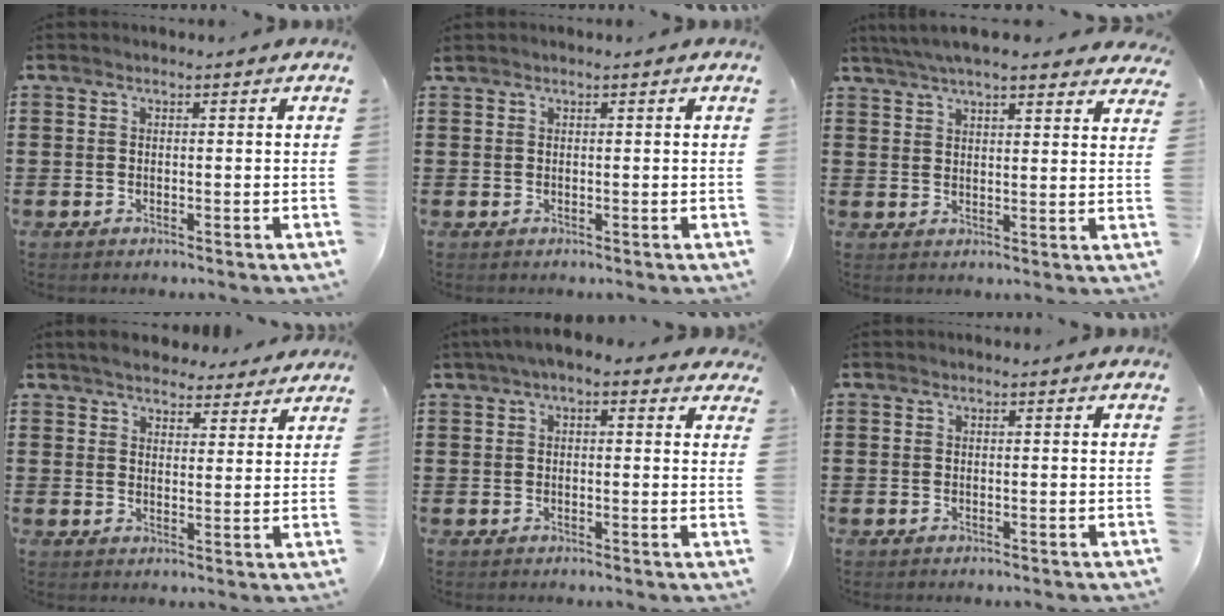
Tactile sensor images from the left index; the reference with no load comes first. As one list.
[{"total": 0.0}, {"total": 5.8, "force": [5.2, 0.5, 2.6], "torque": [-0.064, -0.012, 0.096]}, {"total": 4.7, "force": [4.4, 1.2, 0.9], "torque": [-0.032, -0.009, 0.082]}, {"total": 2.8, "force": [1.2, 1.3, 2.2], "torque": [-0.045, 0.009, 0.020]}, {"total": 0.0}]